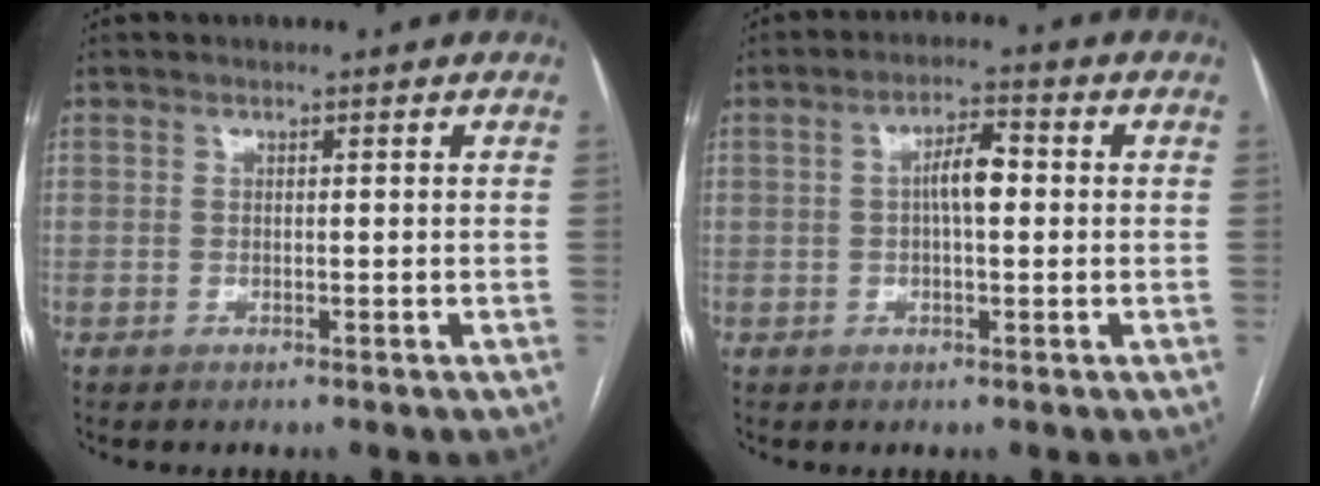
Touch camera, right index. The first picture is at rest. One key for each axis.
{"total": 4.9, "fx": 0.3, "fy": 1.5, "fz": 4.7, "tx": -0.082, "ty": 0.014, "tz": 0.003}